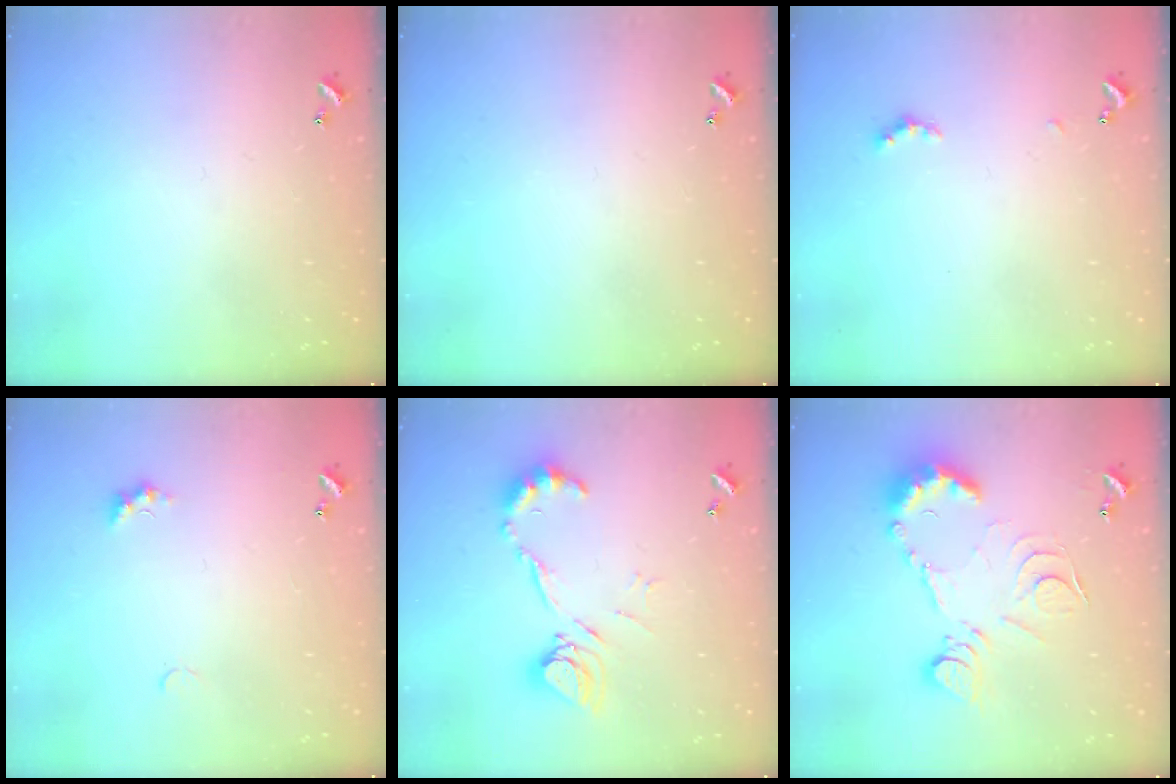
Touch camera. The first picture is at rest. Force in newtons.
{"total": 0.0}
{"total": 2.6, "press": 2.6, "slide": 0.6}
{"total": 2.3, "press": 2.2, "slide": 0.7}
{"total": 12.7, "press": 12.7, "slide": 1.2}
{"total": 13.9, "press": 13.8, "slide": 1.2}